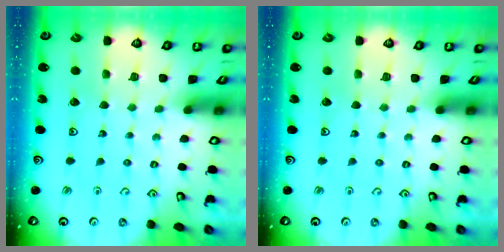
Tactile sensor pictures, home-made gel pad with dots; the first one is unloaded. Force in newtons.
{"total": 0.0}